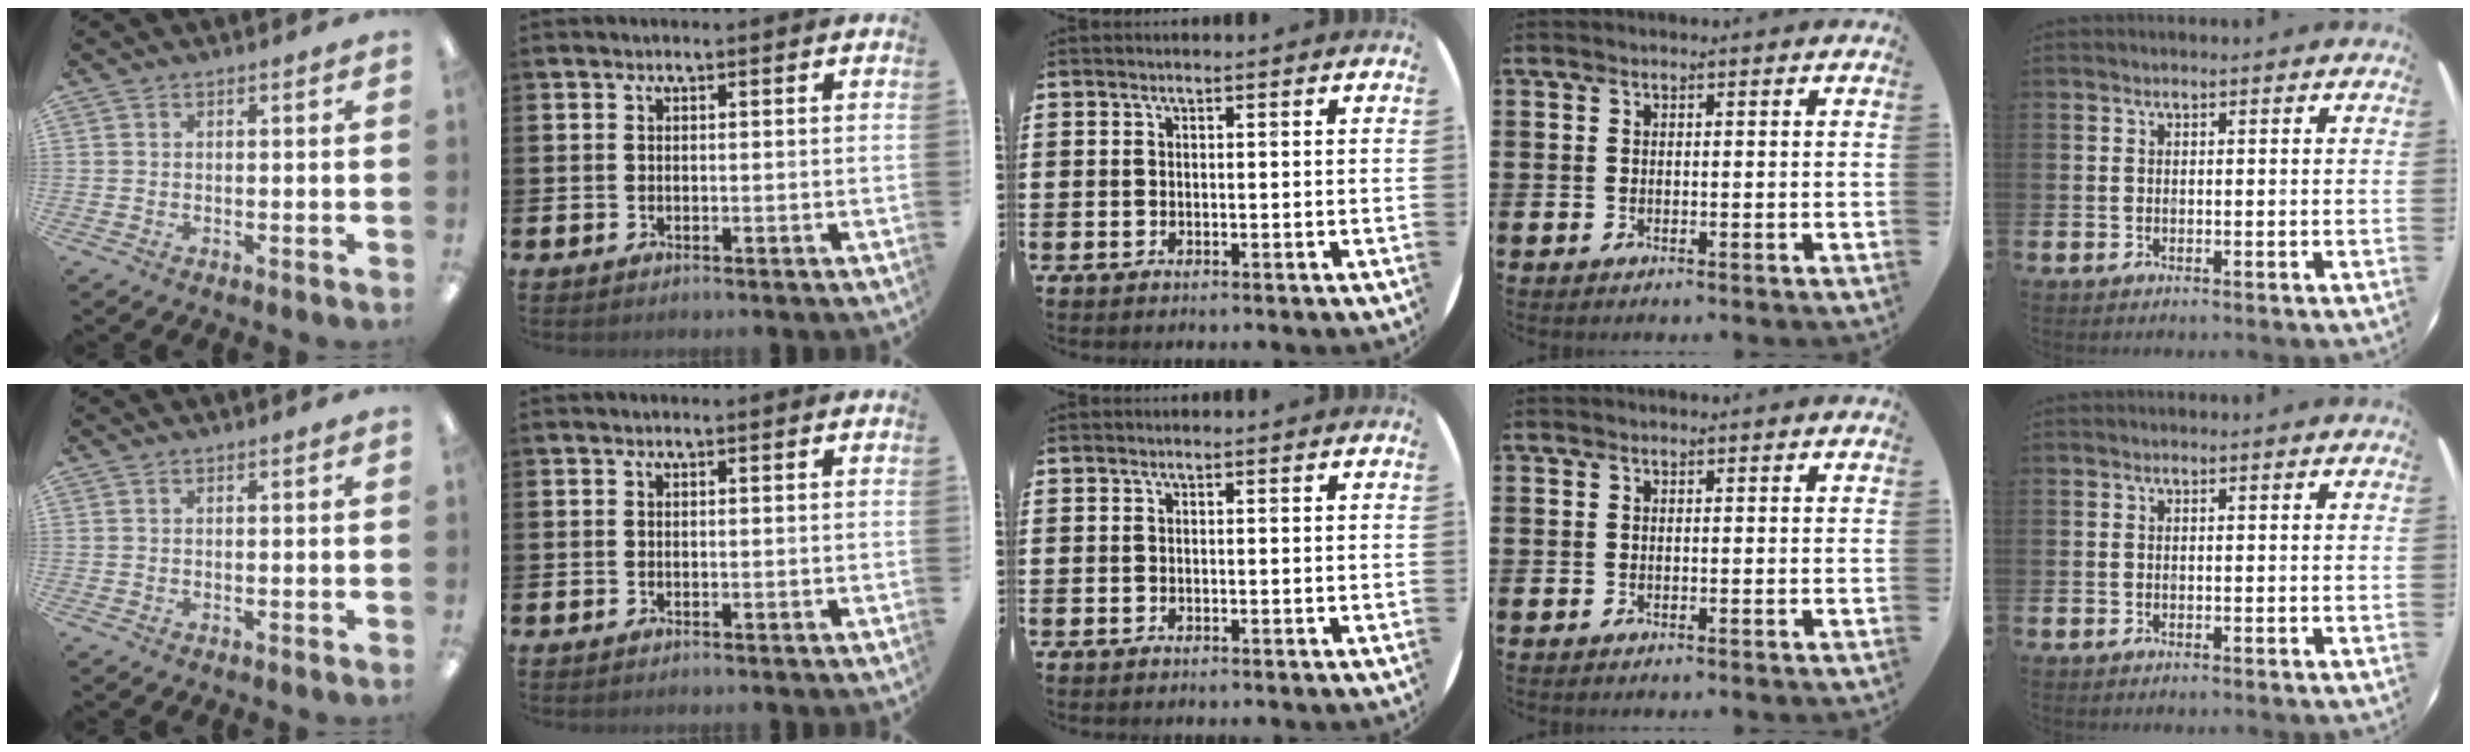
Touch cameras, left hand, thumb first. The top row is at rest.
{}